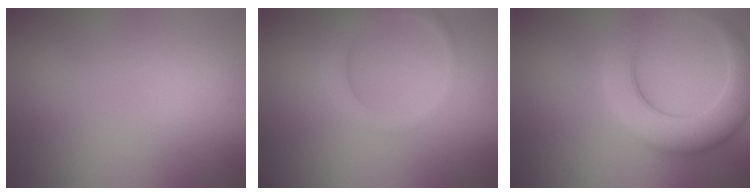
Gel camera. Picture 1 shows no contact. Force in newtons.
{"total": 2.9, "press": 2.9, "slide": 0.2}
{"total": 6.9, "press": 6.9, "slide": 0.4}